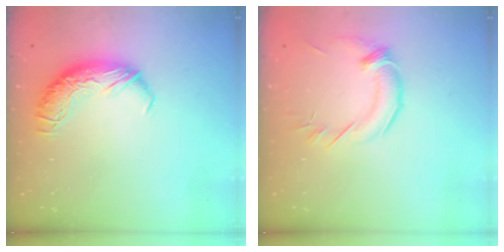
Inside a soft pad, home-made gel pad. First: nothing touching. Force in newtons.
{"total": 1.2, "press": 0.3, "slide": 1.1}